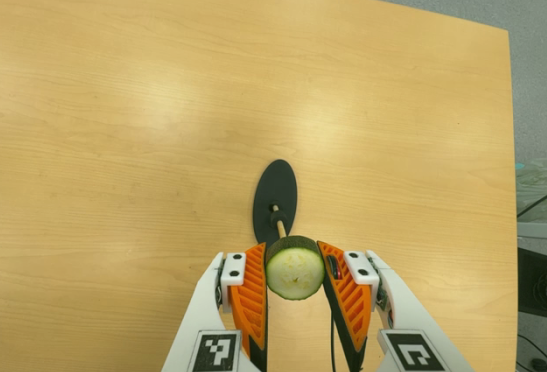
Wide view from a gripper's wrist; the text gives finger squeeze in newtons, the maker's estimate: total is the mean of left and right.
{"total": 8.7, "left": 7.8, "right": 9.5}